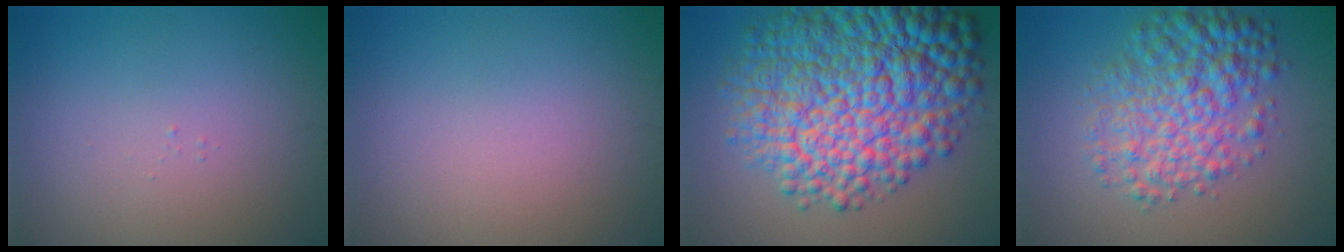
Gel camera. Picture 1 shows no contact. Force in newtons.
{"total": 0.0}
{"total": 13.8, "press": 13.8, "slide": 0.3}
{"total": 6.2, "press": 6.2, "slide": 0.1}